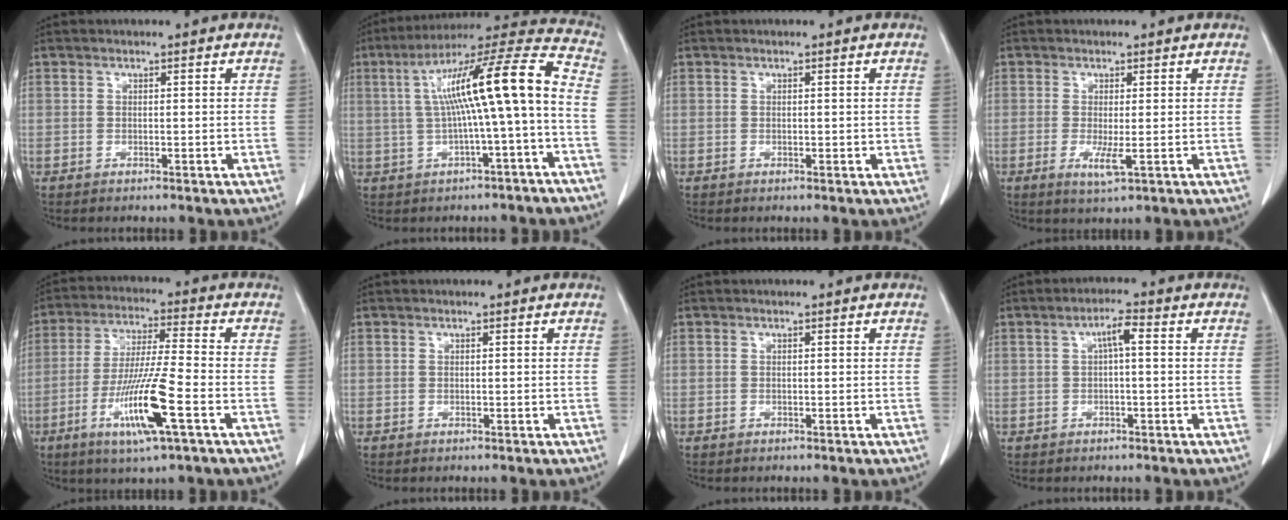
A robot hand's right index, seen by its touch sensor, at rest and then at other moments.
{"total": 16.0, "force": [-0.5, 1.1, 16.0], "torque": [-0.255, 0.043, -0.006]}
{"total": 1.2, "force": [0.0, 0.8, 0.9], "torque": [-0.021, 0.005, 0.002]}
{"total": 3.7, "force": [-0.9, 0.8, 3.5], "torque": [-0.065, -0.008, -0.009]}
{"total": 13.3, "force": [-5.0, 0.5, 12.3], "torque": [-0.242, -0.021, -0.092]}
{"total": 0.0}
{"total": 0.0}
{"total": 3.5, "force": [0.6, 0.9, 3.4], "torque": [-0.063, 0.013, 0.011]}